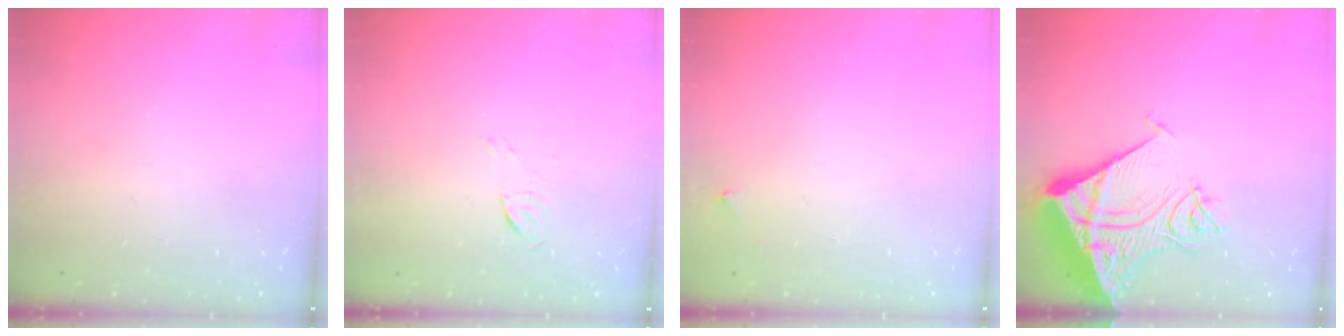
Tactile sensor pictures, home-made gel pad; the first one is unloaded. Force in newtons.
{"total": 3.9, "press": 3.7, "slide": 1.2}
{"total": 2.5, "press": 2.5, "slide": 0.4}
{"total": 16.9, "press": 16.7, "slide": 2.3}